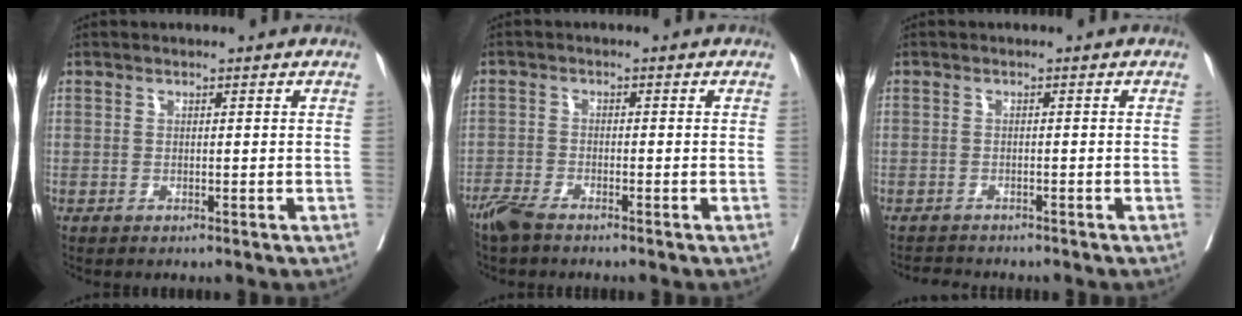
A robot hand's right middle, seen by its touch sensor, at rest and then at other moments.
{"total": 3.4, "force": [-2.9, 0.6, 1.7], "torque": [-0.037, -0.007, -0.058]}
{"total": 2.6, "force": [-2.5, 0.6, 0.3], "torque": [-0.006, -0.009, -0.039]}